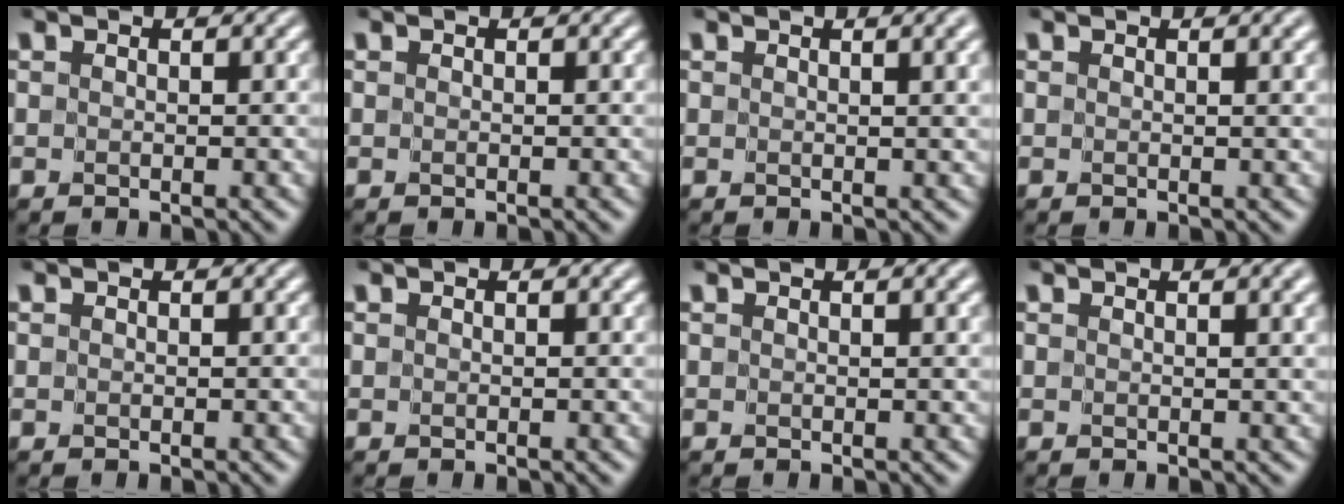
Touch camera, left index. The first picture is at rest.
{"total": 0.0}
{"total": 2.8, "force": [1.1, 0.8, 2.4], "torque": [-0.022, 0.002, 0.013]}
{"total": 1.0, "force": [0.5, 0.0, 0.8], "torque": [-0.009, 0.001, 0.007]}
{"total": 0.0}
{"total": 0.0}
{"total": 0.6, "force": [0.4, -0.1, 0.4], "torque": [-0.004, 0.000, 0.006]}
{"total": 1.5, "force": [0.8, 0.2, 1.3], "torque": [-0.013, 0.001, 0.012]}